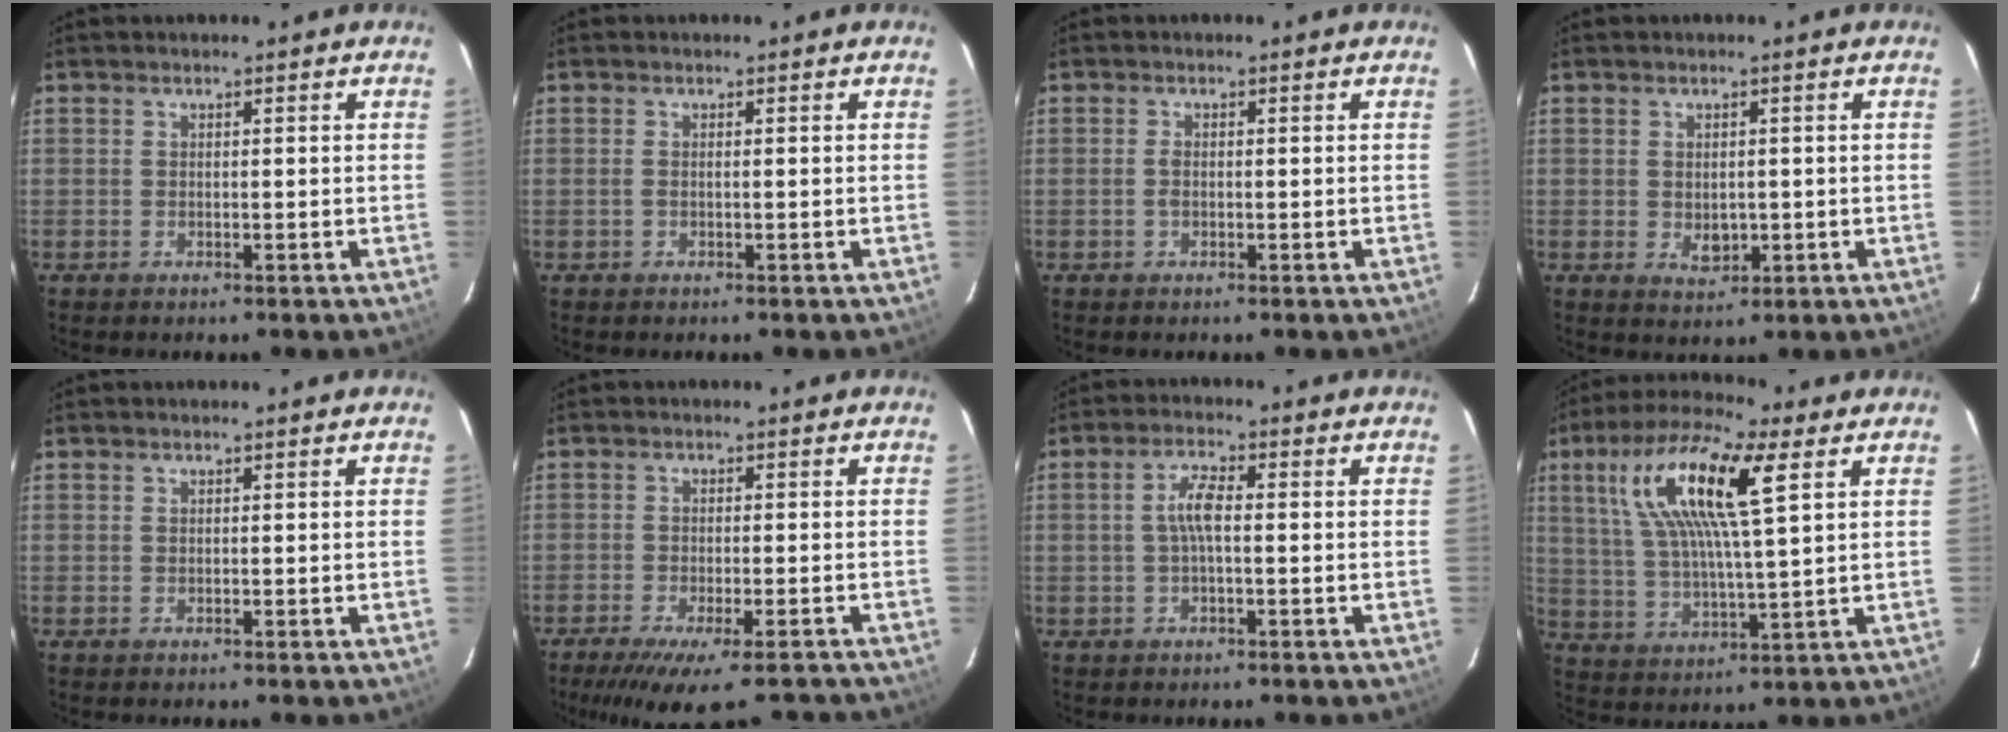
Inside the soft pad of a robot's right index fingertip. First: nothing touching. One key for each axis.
{"total": 0.6, "fx": -0.2, "fy": 0.0, "fz": 0.6, "tx": -0.012, "ty": 0.002, "tz": -0.005}
{"total": 1.0, "fx": -0.3, "fy": 0.6, "fz": 0.8, "tx": -0.019, "ty": 0.002, "tz": -0.006}
{"total": 3.4, "fx": -0.3, "fy": 2.5, "fz": 2.2, "tx": -0.036, "ty": -0.003, "tz": 0.000}
{"total": 0.0}
{"total": 12.7, "fx": -10.8, "fy": 2.3, "fz": 6.4, "tx": -0.127, "ty": -0.024, "tz": -0.160}
{"total": 3.9, "fx": -0.3, "fy": 1.0, "fz": 3.7, "tx": -0.077, "ty": 0.011, "tz": -0.005}
{"total": 16.3, "fx": 6.6, "fy": 4.0, "fz": 14.4, "tx": -0.270, "ty": 0.021, "tz": 0.122}